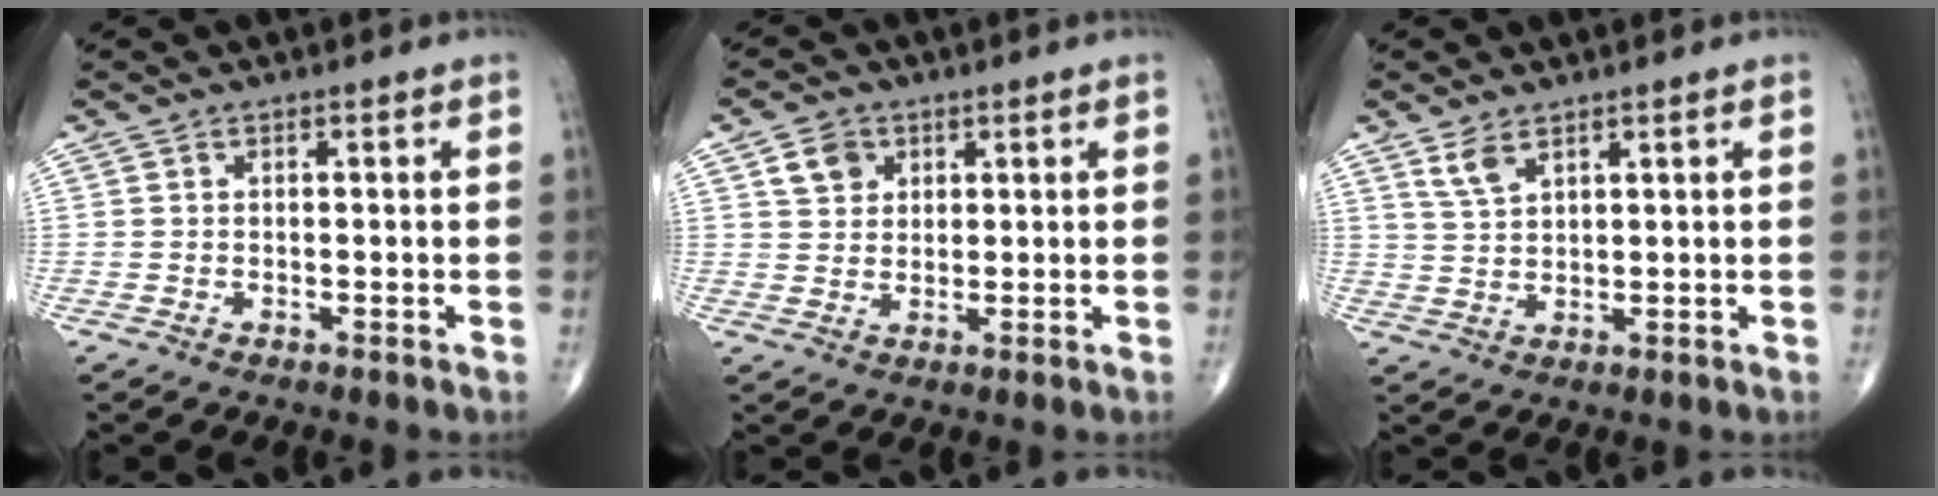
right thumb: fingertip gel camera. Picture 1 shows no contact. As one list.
[{"total": 4.8, "force": [2.1, 3.8, 1.9], "torque": [-0.014, -0.008, 0.039]}, {"total": 3.7, "force": [2.6, 1.5, 2.2], "torque": [-0.043, -0.011, 0.058]}]